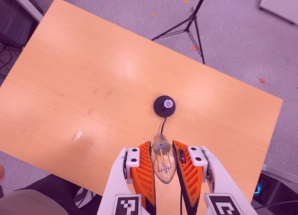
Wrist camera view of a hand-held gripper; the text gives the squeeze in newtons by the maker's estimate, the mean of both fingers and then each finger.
{"total": 20.6, "left": 23.2, "right": 17.9}